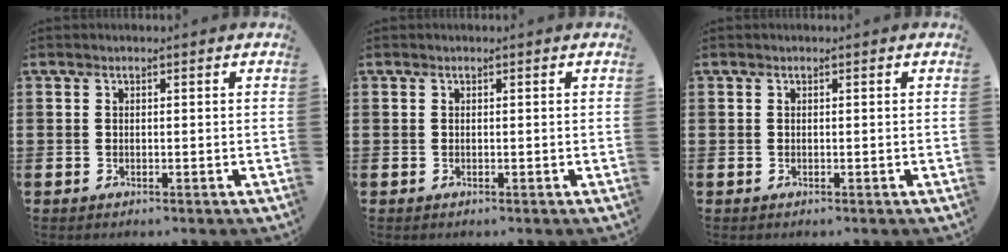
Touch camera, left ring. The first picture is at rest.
{"total": 0.0}
{"total": 0.0}